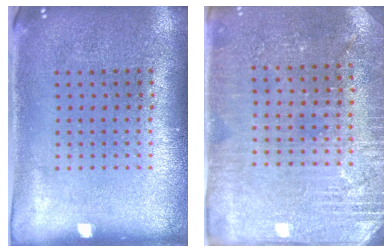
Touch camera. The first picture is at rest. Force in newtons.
{"total": 2.8, "press": 2.8, "slide": 0.4}